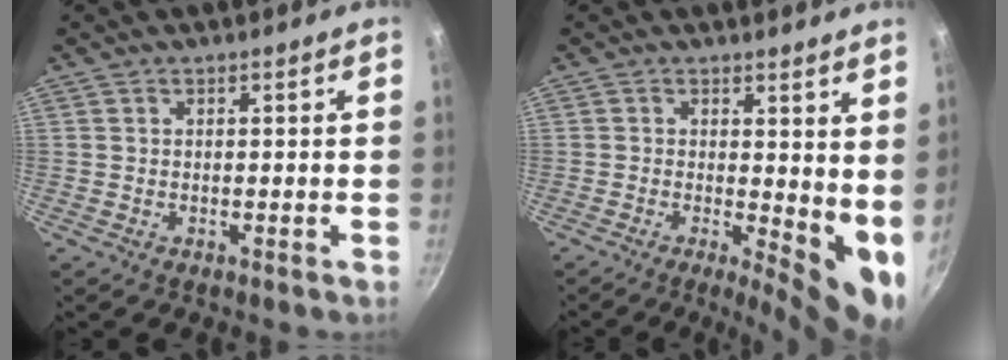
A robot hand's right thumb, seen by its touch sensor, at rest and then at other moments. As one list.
[{"total": 8.7, "force": [0.4, 3.6, 7.9], "torque": [-0.091, -0.017, 0.009]}]